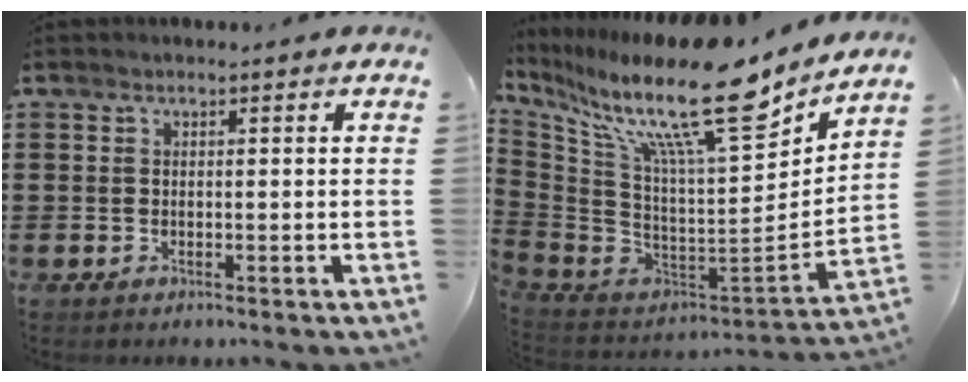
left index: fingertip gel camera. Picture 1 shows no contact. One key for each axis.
{"total": 18.6, "fx": 12.4, "fy": 3.5, "fz": 13.4, "tx": -0.259, "ty": -0.089, "tz": 0.193}